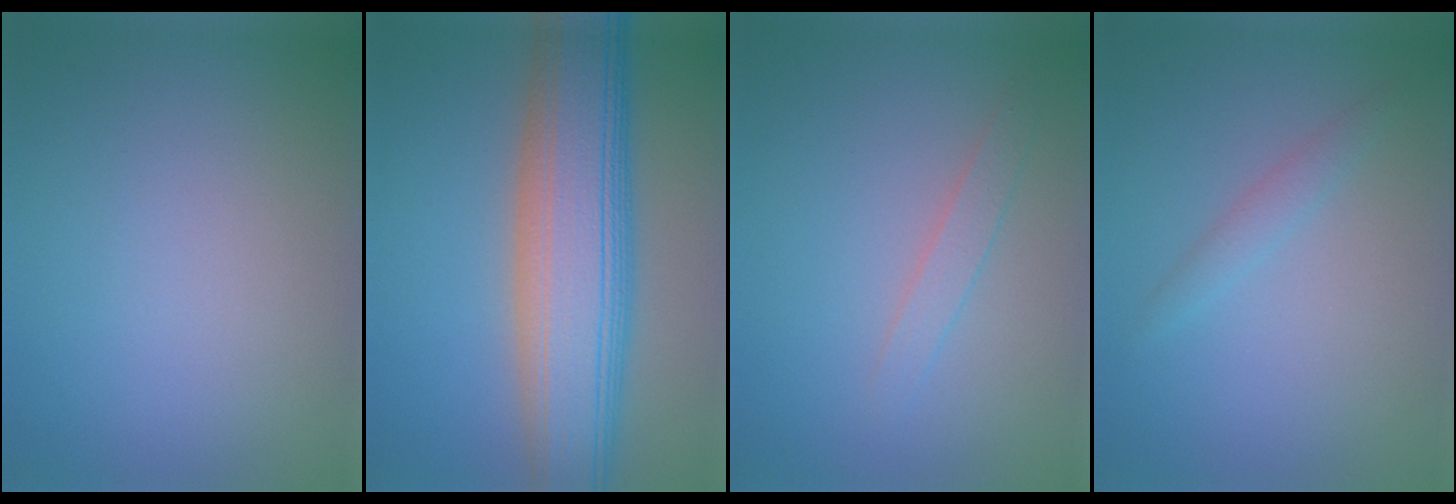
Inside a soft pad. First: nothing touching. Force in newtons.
{"total": 11.0, "press": 11.0, "slide": 0.6}
{"total": 1.4, "press": 1.3, "slide": 0.1}
{"total": 1.1, "press": 1.1, "slide": 0.1}